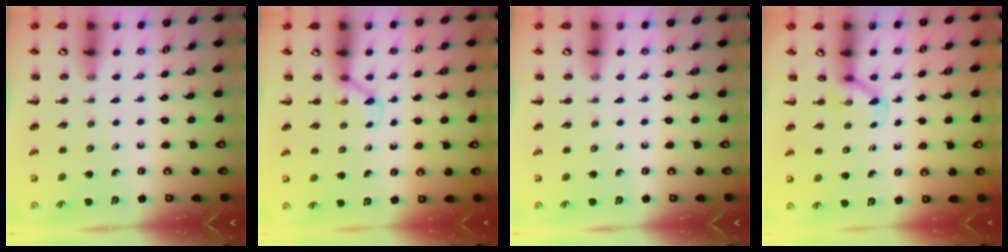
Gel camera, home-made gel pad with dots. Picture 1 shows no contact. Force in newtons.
{"total": 3.0, "press": 2.8, "slide": 1.1}
{"total": 0.0}
{"total": 3.1, "press": 2.9, "slide": 1.0}